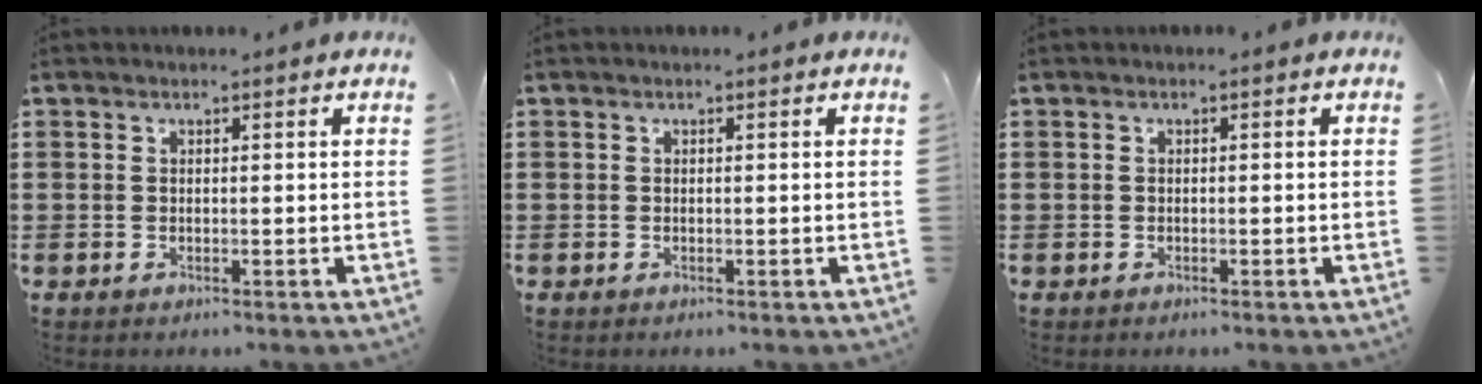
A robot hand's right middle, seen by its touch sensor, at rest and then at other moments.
{"total": 0.0}
{"total": 0.0}